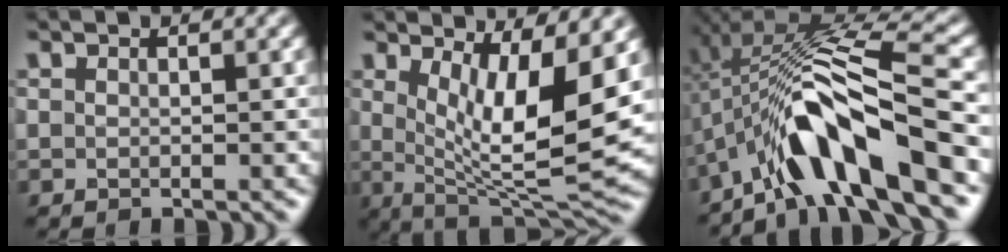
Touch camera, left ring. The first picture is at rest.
{"total": 9.8, "force": [1.9, 2.9, 9.2], "torque": [-0.147, -0.020, 0.038]}
{"total": 10.9, "force": [-5.0, 2.6, 9.4], "torque": [-0.155, 0.019, -0.088]}